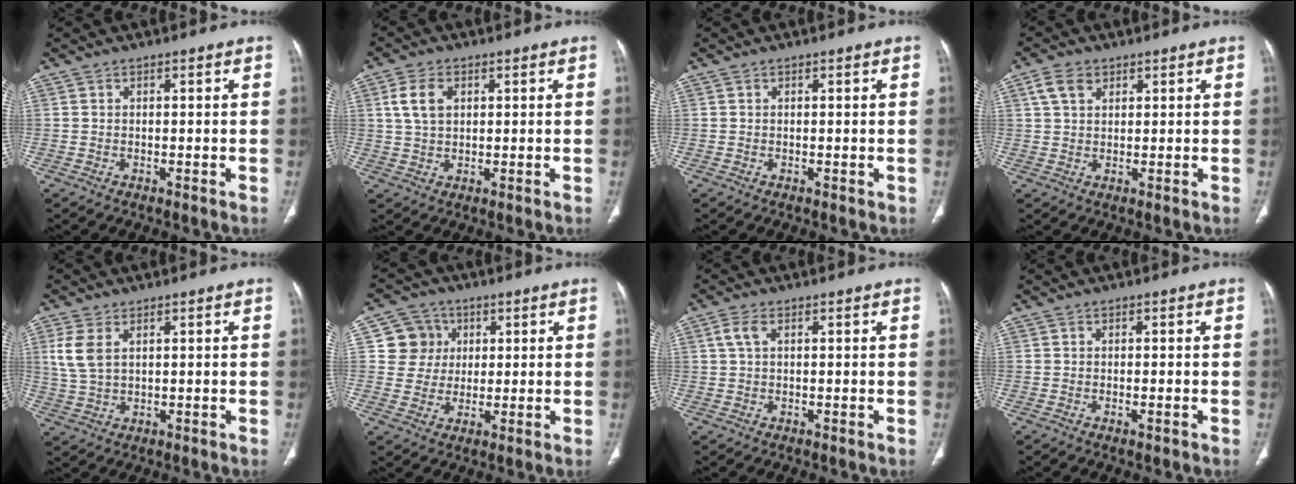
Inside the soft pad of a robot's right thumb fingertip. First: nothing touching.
{"total": 5.5, "force": [1.7, 3.5, 3.9], "torque": [-0.075, 0.001, 0.034]}
{"total": 0.0}
{"total": 4.4, "force": [2.2, 2.9, 2.5], "torque": [-0.042, 0.000, 0.046]}
{"total": 5.8, "force": [2.0, 3.3, 4.4], "torque": [-0.106, 0.000, 0.046]}
{"total": 7.3, "force": [1.9, 6.9, 1.3], "torque": [0.014, 0.002, 0.030]}
{"total": 2.6, "force": [0.8, 1.4, 2.1], "torque": [-0.054, 0.011, 0.016]}
{"total": 0.9, "force": [-0.4, 0.2, 0.8], "torque": [-0.012, -0.002, -0.006]}